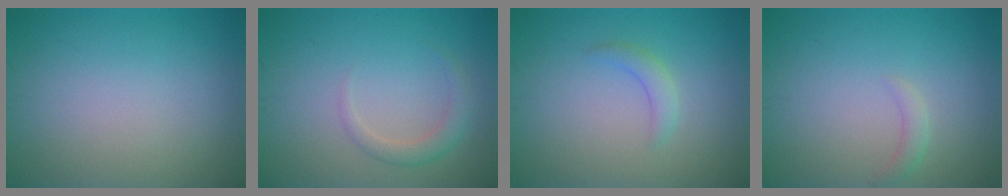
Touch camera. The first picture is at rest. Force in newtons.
{"total": 1.9, "press": 1.9, "slide": 0.2}
{"total": 1.6, "press": 1.6, "slide": 0.2}
{"total": 1.1, "press": 1.1, "slide": 0.2}